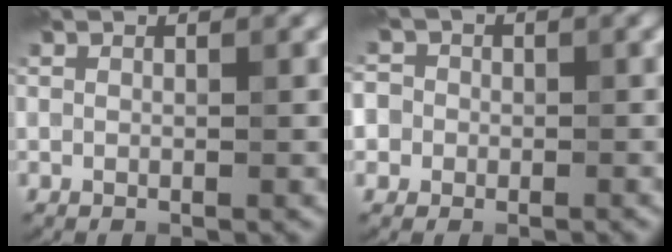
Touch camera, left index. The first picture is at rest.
{"total": 4.4, "force": [-0.2, 4.2, 1.3], "torque": [-0.013, 0.027, -0.039]}